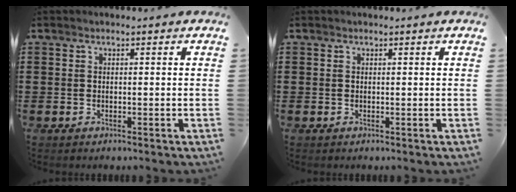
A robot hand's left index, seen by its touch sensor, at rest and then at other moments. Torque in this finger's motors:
{"motor_torque": [-0.46, 0.36, -0.21, -0.09]}